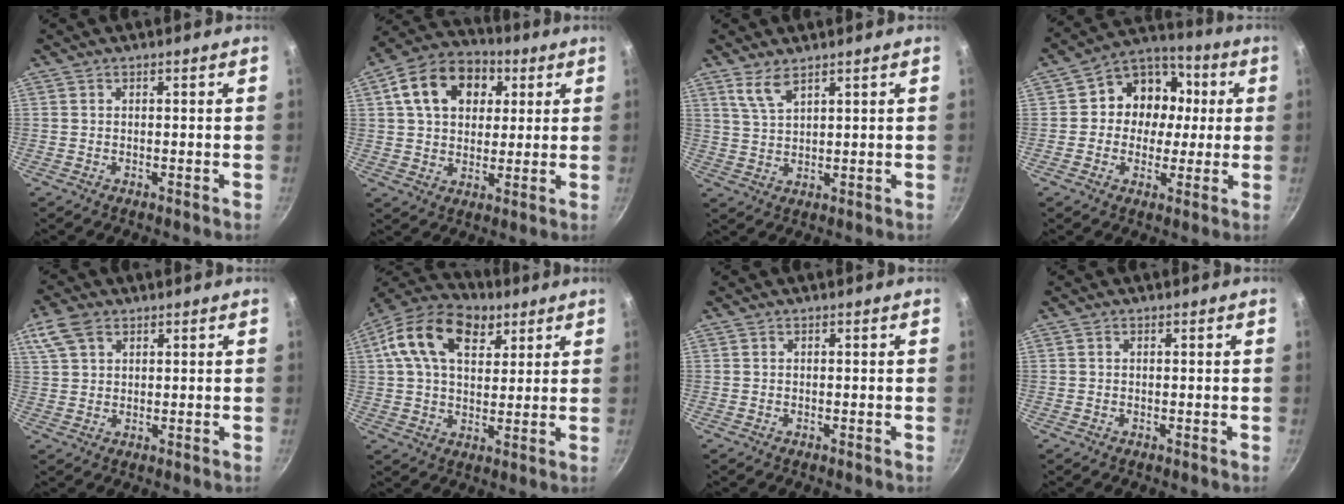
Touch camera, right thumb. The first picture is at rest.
{"total": 15.0, "force": [4.7, 10.9, 9.1], "torque": [-0.133, 0.016, 0.065]}
{"total": 4.5, "force": [3.1, 1.4, 2.9], "torque": [-0.058, -0.018, 0.068]}
{"total": 12.6, "force": [1.1, 11.0, 6.0], "torque": [-0.048, 0.022, -0.005]}
{"total": 6.3, "force": [3.3, 4.1, 3.6], "torque": [-0.066, 0.004, 0.062]}
{"total": 16.8, "force": [7.1, 10.4, 11.1], "torque": [-0.177, 0.000, 0.107]}
{"total": 0.0}
{"total": 0.0}